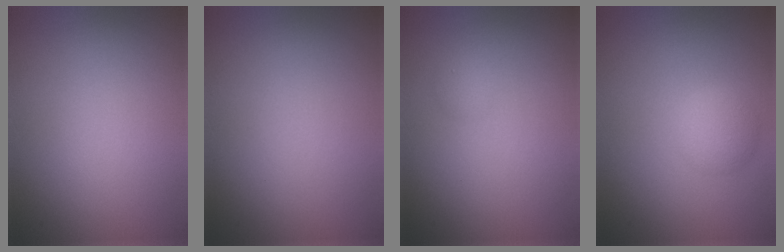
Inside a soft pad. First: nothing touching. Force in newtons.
{"total": 0.0}
{"total": 0.7, "press": 0.7, "slide": 0.0}
{"total": 2.3, "press": 2.3, "slide": 0.1}